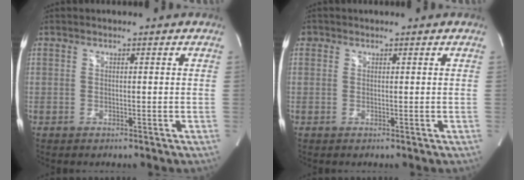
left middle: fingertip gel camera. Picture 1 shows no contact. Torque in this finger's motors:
{"motor_torque": [0.06, -0.05, -0.05, 0.00]}